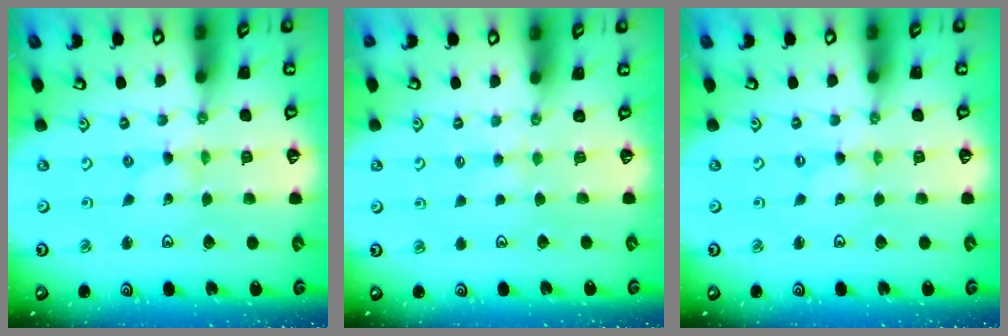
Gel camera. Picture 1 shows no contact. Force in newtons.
{"total": 2.3, "press": 2.2, "slide": 0.5}
{"total": 0.6, "press": 0.6, "slide": 0.1}